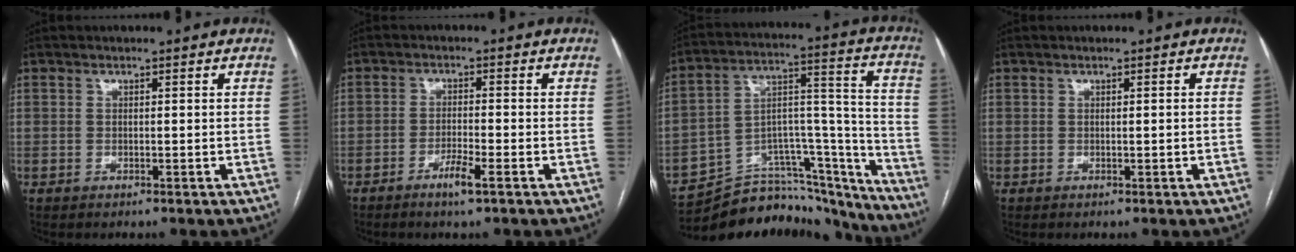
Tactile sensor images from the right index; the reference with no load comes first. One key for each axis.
{"total": 3.6, "fx": -2.2, "fy": 0.0, "fz": 2.8, "tx": -0.056, "ty": -0.004, "tz": -0.041}
{"total": 24.4, "fx": -22.7, "fy": 6.5, "fz": 6.2, "tx": -0.060, "ty": 0.058, "tz": -0.331}
{"total": 0.6, "fx": -0.1, "fy": -0.1, "fz": 0.6, "tx": -0.010, "ty": -0.001, "tz": 0.003}